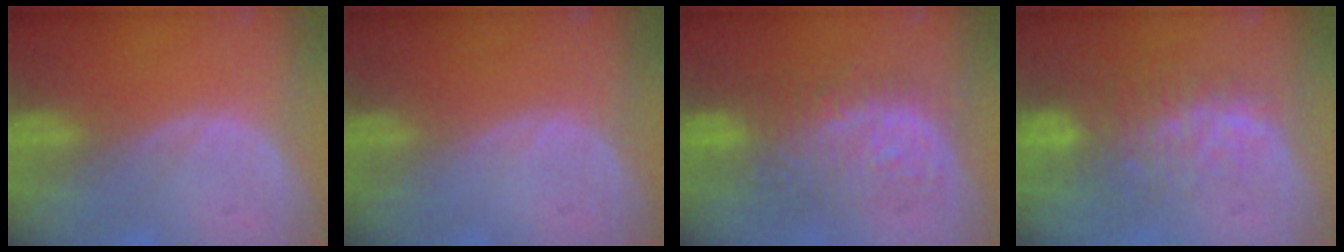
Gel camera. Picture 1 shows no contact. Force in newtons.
{"total": 0.0}
{"total": 9.2, "press": 9.2, "slide": 0.0}
{"total": 10.1, "press": 8.6, "slide": 5.3}